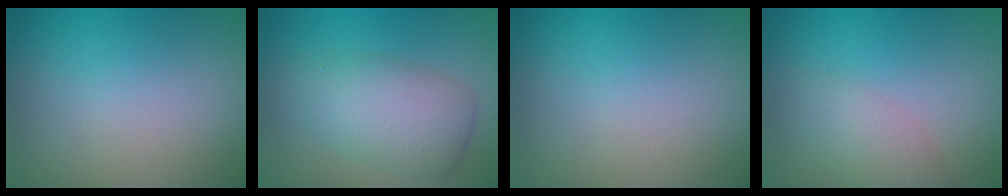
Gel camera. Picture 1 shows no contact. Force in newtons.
{"total": 5.3, "press": 5.3, "slide": 0.1}
{"total": 0.0}
{"total": 2.7, "press": 2.7, "slide": 0.1}